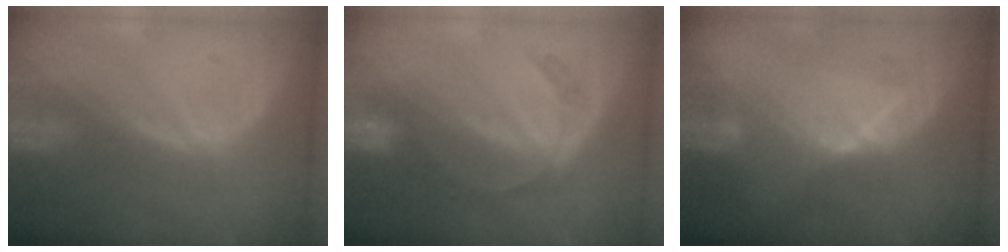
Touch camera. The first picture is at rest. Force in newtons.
{"total": 5.1, "press": 4.9, "slide": 1.4}
{"total": 6.6, "press": 6.6, "slide": 0.5}